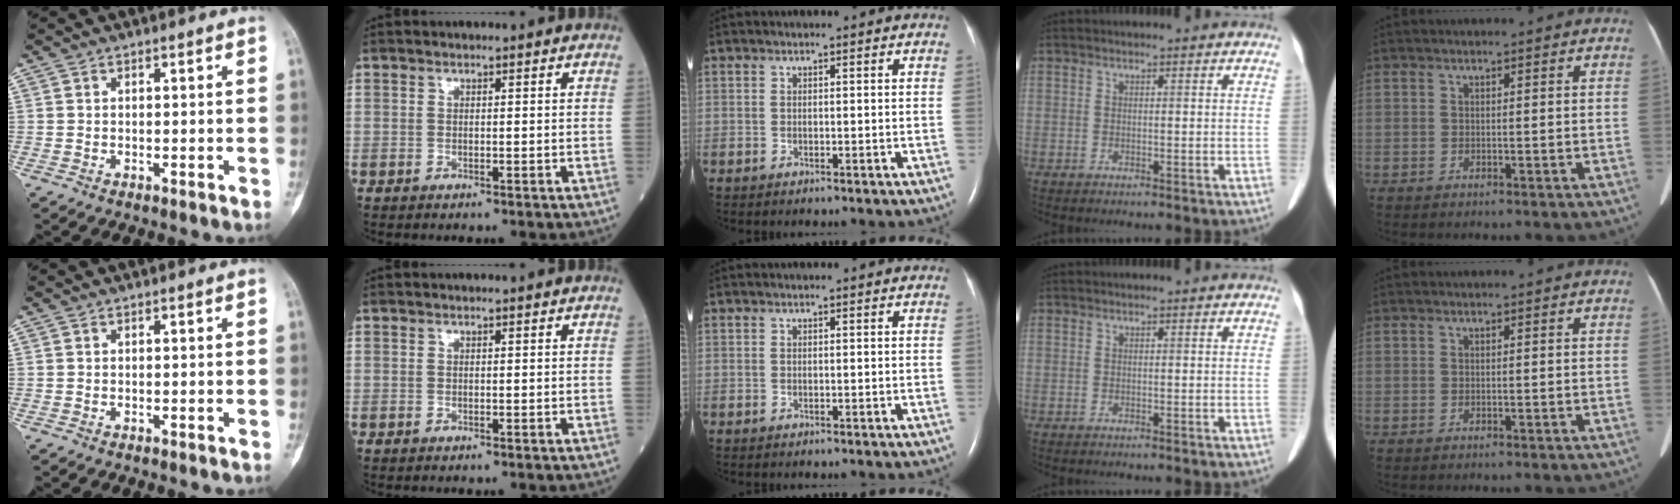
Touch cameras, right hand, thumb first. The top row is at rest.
{}